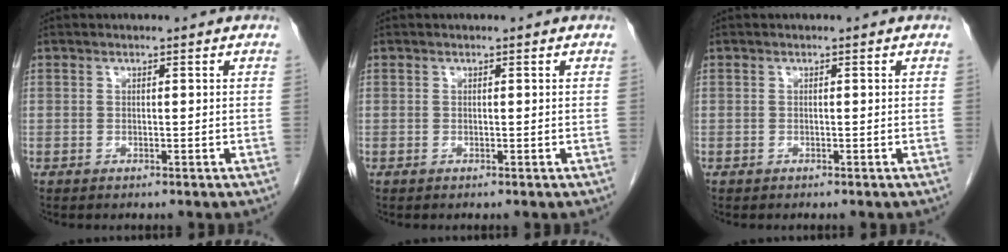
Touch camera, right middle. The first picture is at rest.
{"total": 0.0}
{"total": 0.0}